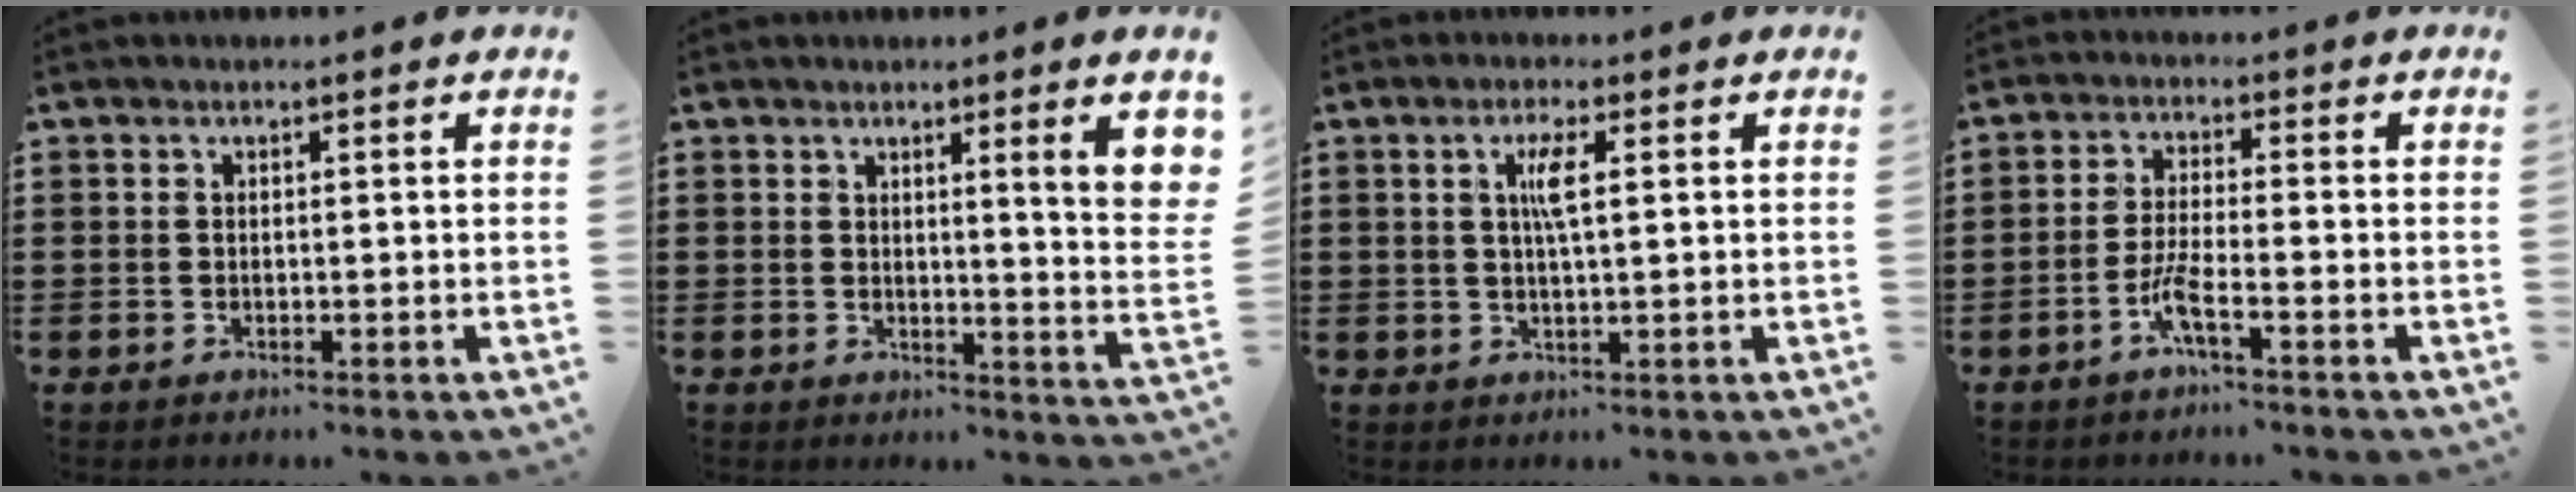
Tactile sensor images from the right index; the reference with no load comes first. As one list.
[{"total": 6.3, "force": [2.6, 0.3, 5.7], "torque": [-0.088, -0.014, 0.038]}, {"total": 3.2, "force": [0.8, 0.3, 3.1], "torque": [-0.064, 0.002, 0.010]}, {"total": 4.4, "force": [-2.7, 0.1, 3.6], "torque": [-0.090, -0.011, -0.056]}]